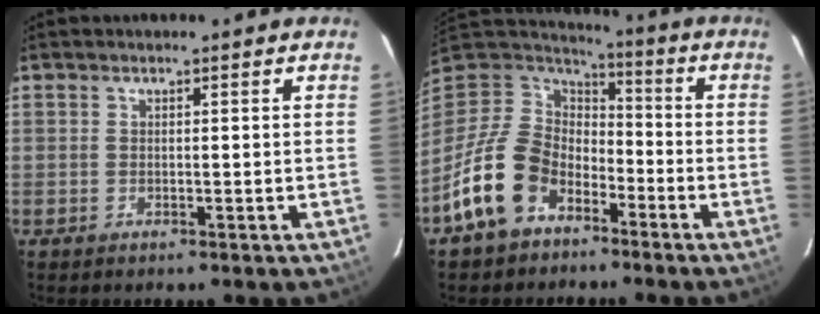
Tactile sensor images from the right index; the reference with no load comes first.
{"total": 15.3, "force": [-8.4, 10.6, 7.2], "torque": [-0.175, 0.012, -0.142]}